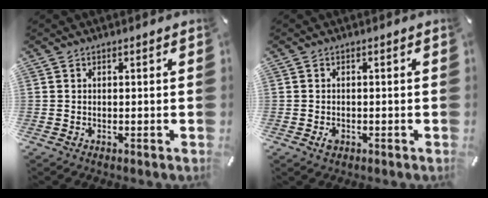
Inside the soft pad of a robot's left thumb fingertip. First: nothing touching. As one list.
[{"total": 1.6, "force": [-0.7, 1.1, 0.9], "torque": [-0.017, 0.004, -0.013]}]